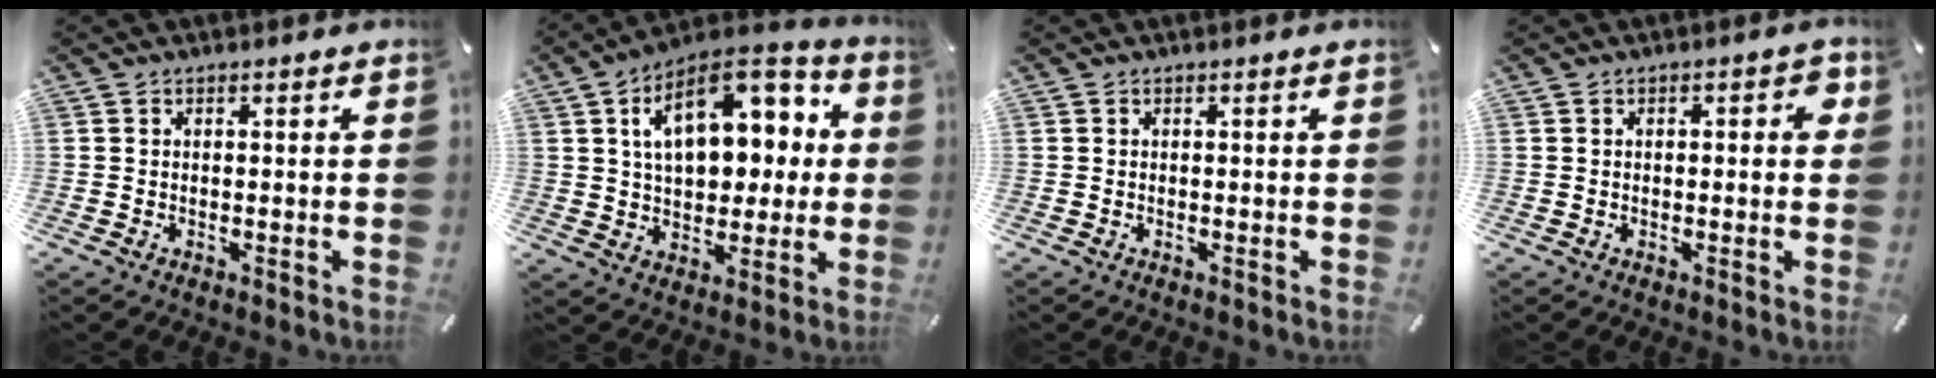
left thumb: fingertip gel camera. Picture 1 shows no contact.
{"total": 18.2, "force": [5.7, 11.5, 12.9], "torque": [-0.201, -0.015, 0.097]}
{"total": 0.0}
{"total": 3.2, "force": [0.3, 1.5, 2.8], "torque": [-0.037, 0.004, 0.001]}